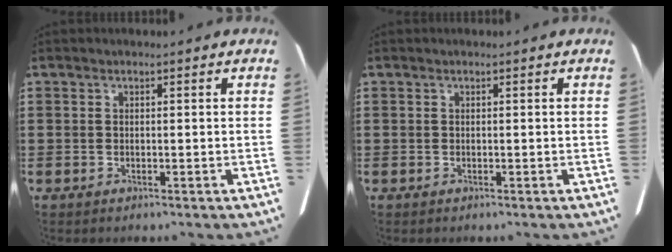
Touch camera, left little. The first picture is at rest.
{"total": 0.0}